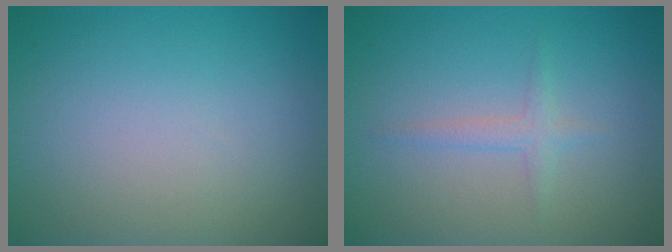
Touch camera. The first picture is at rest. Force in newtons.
{"total": 1.3, "press": 1.3, "slide": 0.1}